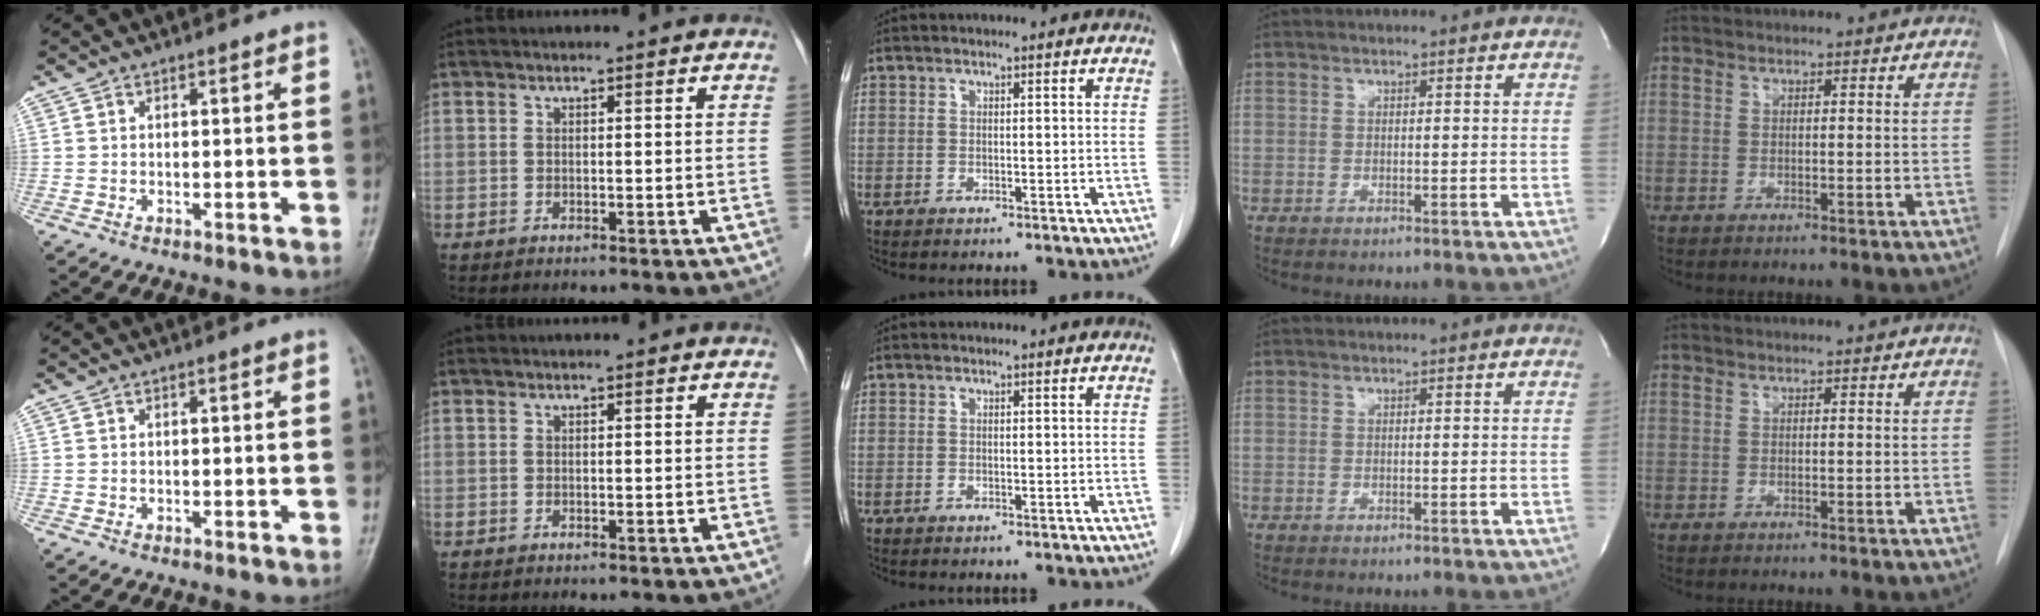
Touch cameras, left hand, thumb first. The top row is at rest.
{}